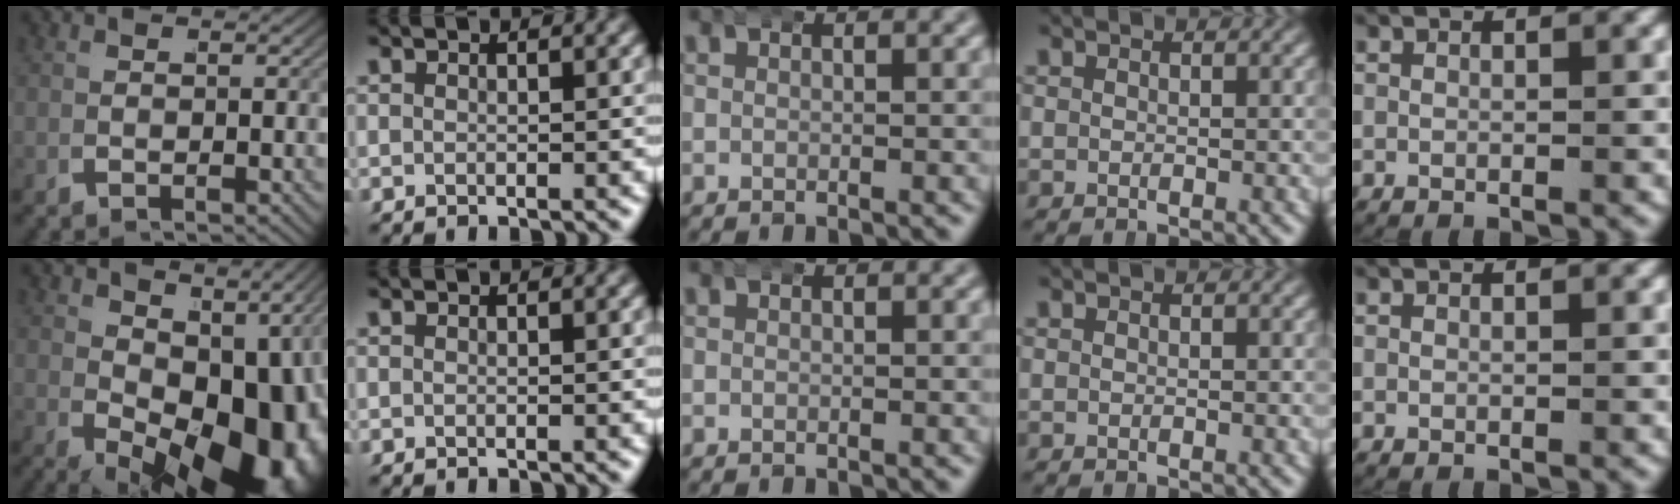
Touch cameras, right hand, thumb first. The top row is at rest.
{"thumb": {"total": 14.7, "force": [-1.5, 8.7, 11.7], "torque": [-0.174, -0.043, 0.005]}}